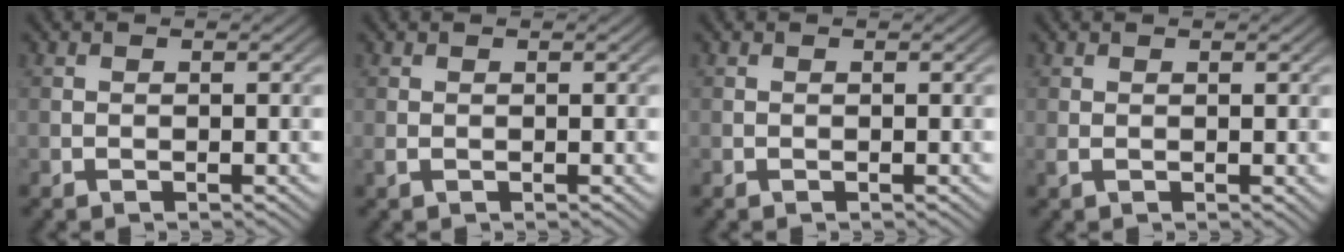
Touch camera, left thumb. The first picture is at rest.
{"total": 0.5, "force": [0.1, 0.3, 0.5], "torque": [-0.014, 0.000, 0.003]}
{"total": 0.0}
{"total": 1.2, "force": [0.3, 0.6, 1.0], "torque": [-0.020, 0.000, 0.008]}